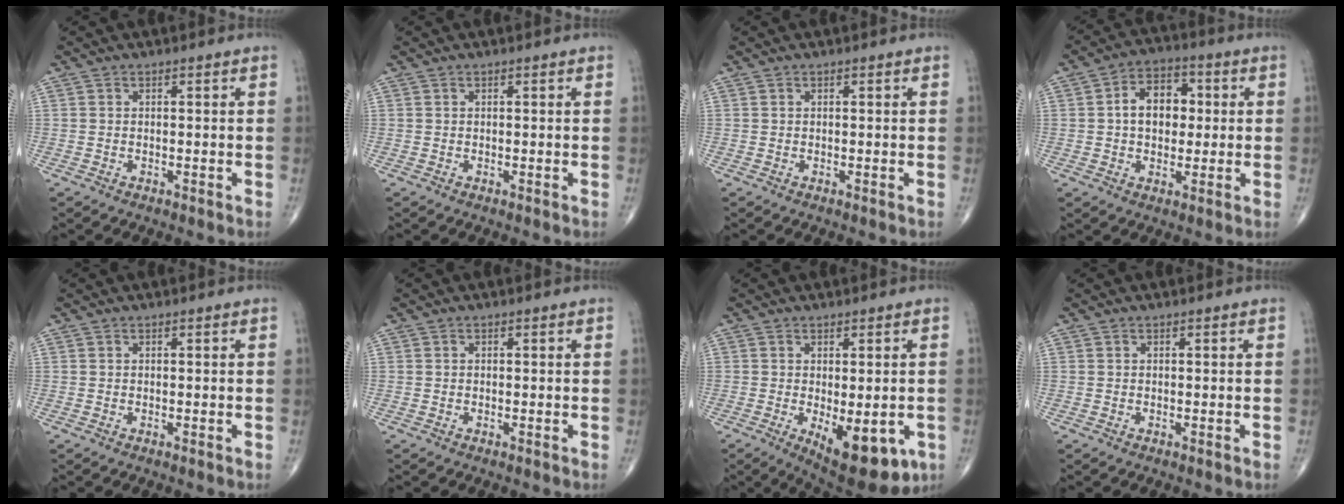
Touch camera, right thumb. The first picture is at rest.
{"total": 0.0}
{"total": 0.0}
{"total": 9.6, "force": [0.9, 6.8, 6.7], "torque": [-0.077, 0.020, 0.009]}
{"total": 0.0}
{"total": 0.0}
{"total": 12.8, "force": [-4.3, 5.5, 10.7], "torque": [-0.137, -0.017, -0.047]}
{"total": 0.0}